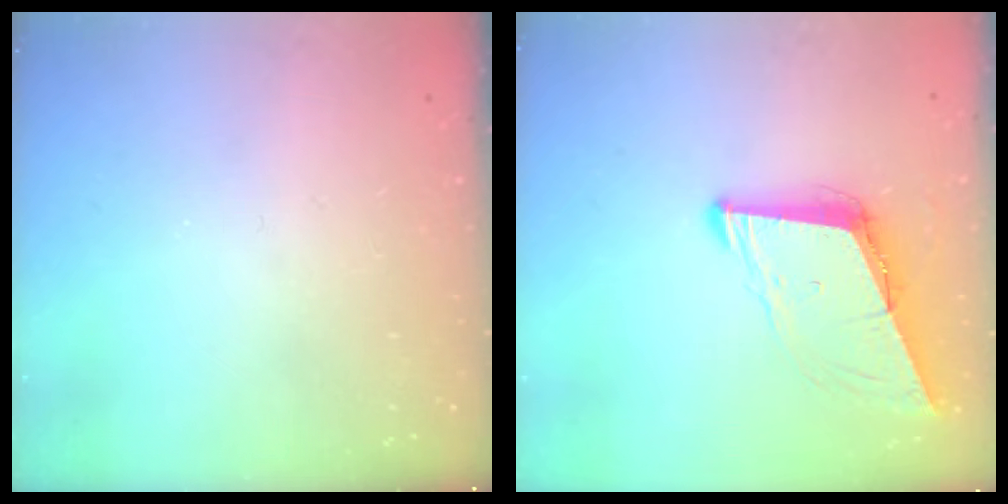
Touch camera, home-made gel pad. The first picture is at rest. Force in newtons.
{"total": 8.6, "press": 7.8, "slide": 3.6}